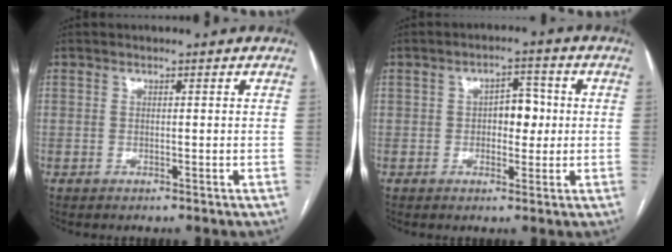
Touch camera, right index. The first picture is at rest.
{"total": 4.7, "force": [0.0, 2.7, 3.8], "torque": [-0.053, 0.013, 0.001]}